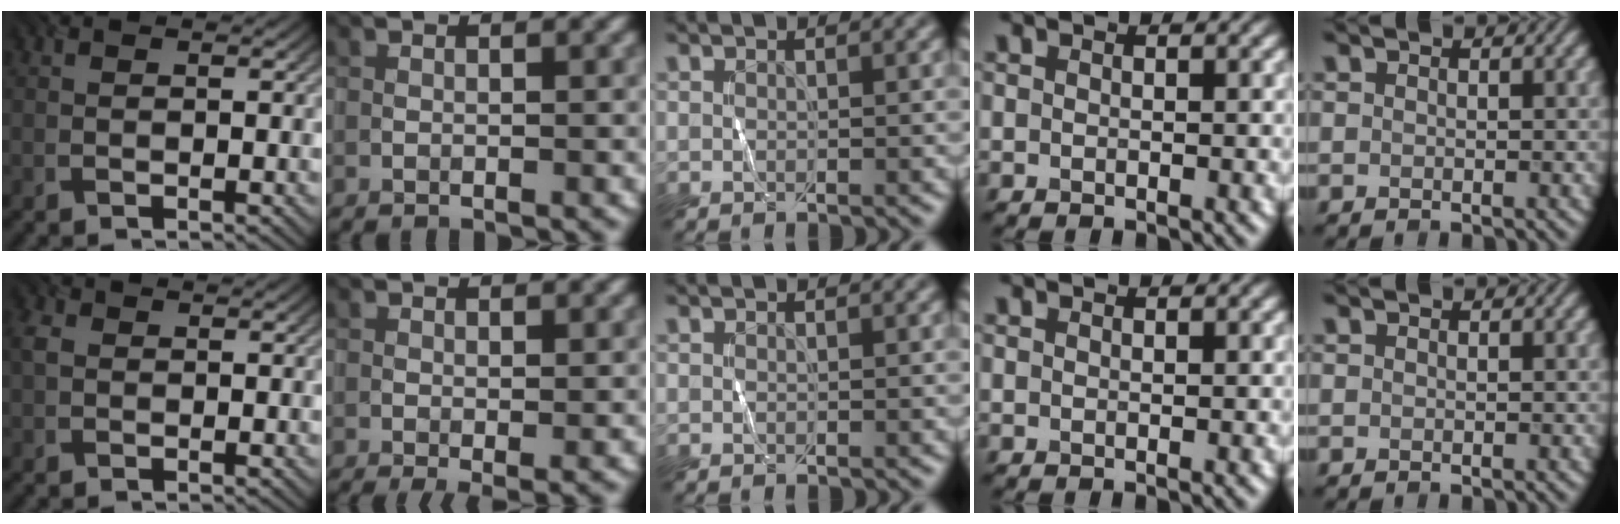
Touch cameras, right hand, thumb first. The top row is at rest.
{"thumb": {"total": 2.1, "force": [0.2, 1.7, 1.2], "torque": [-0.032, 0.004, -0.002]}, "index": {"total": 1.7, "force": [-0.3, 0.6, 1.6], "torque": [-0.030, -0.009, -0.004]}}